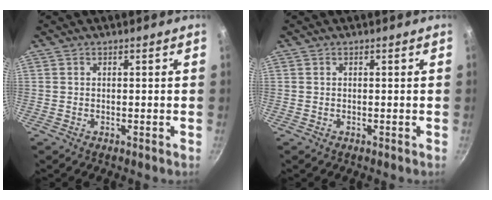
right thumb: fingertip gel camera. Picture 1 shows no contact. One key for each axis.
{"total": 0.0}